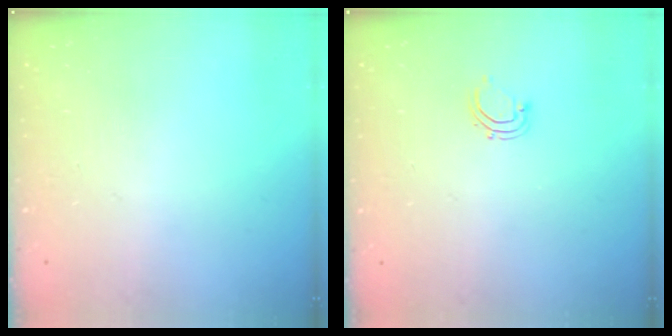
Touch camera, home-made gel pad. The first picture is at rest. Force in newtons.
{"total": 3.9, "press": 3.8, "slide": 0.7}